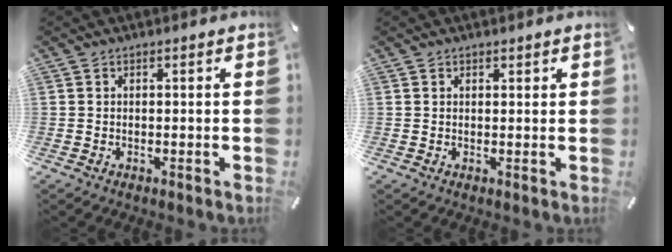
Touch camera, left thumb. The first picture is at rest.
{"total": 0.8, "force": [0.5, 0.6, 0.1], "torque": [-0.002, 0.001, 0.010]}